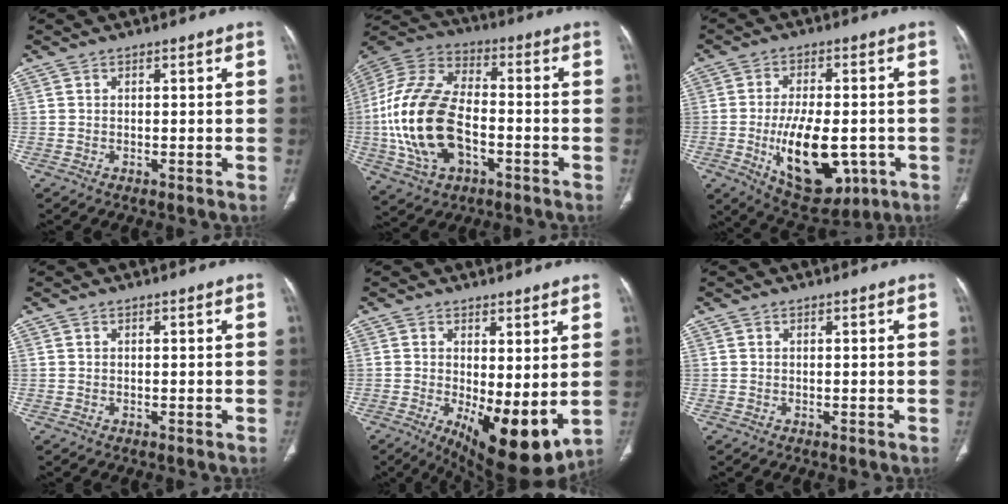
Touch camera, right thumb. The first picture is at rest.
{"total": 21.8, "force": [-4.2, 13.0, 17.0], "torque": [-0.348, 0.019, -0.075]}
{"total": 16.6, "force": [-4.1, 8.6, 13.6], "torque": [-0.197, 0.001, -0.045]}
{"total": 0.0}
{"total": 12.7, "force": [-1.4, 4.9, 11.6], "torque": [-0.167, -0.030, -0.004]}
{"total": 0.0}